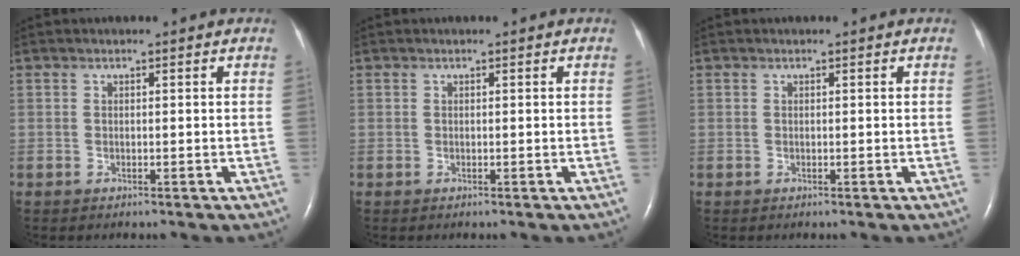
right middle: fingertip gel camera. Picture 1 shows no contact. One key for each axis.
{"total": 0.0}
{"total": 0.0}